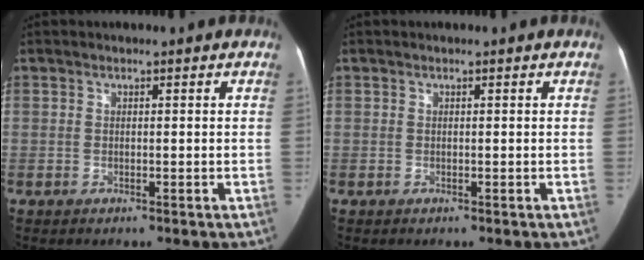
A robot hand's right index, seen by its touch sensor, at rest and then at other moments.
{"total": 0.0}